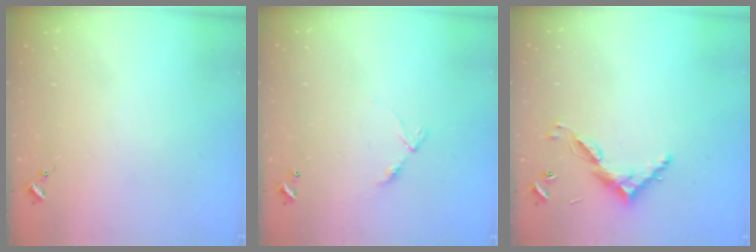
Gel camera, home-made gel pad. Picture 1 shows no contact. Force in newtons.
{"total": 6.4, "press": 6.4, "slide": 0.5}
{"total": 8.7, "press": 8.7, "slide": 0.5}